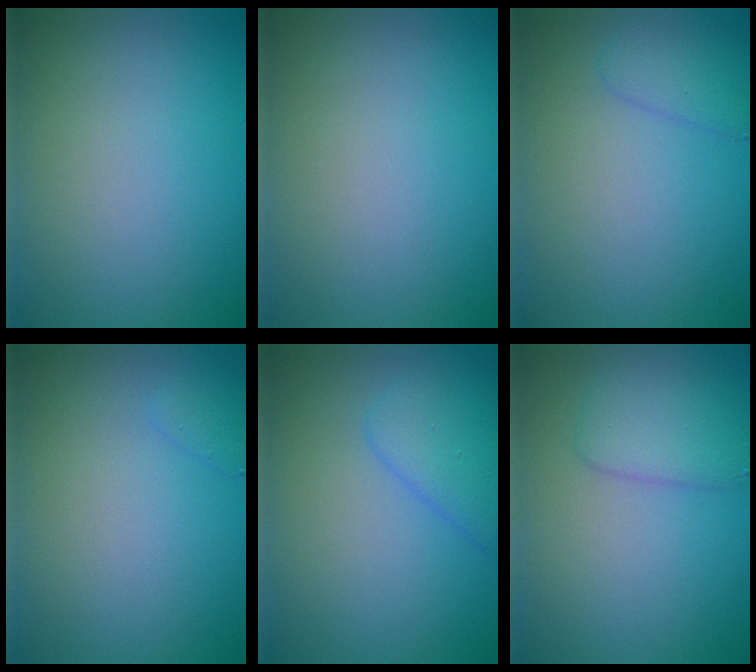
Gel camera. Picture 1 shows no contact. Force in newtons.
{"total": 0.0}
{"total": 1.7, "press": 1.7, "slide": 0.1}
{"total": 0.8, "press": 0.8, "slide": 0.1}
{"total": 2.9, "press": 2.9, "slide": 0.3}
{"total": 2.8, "press": 2.8, "slide": 0.1}